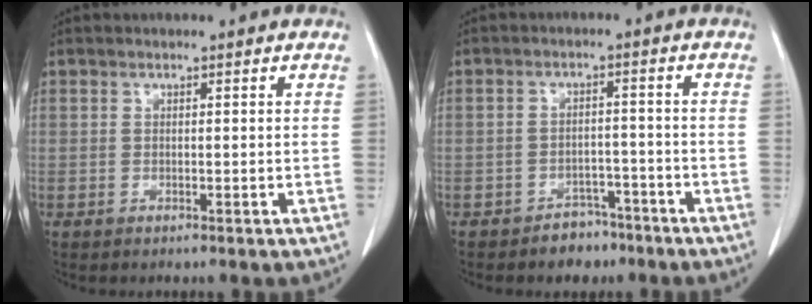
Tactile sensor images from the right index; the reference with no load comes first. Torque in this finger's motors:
{"motor_torque": [-0.34, -0.31, -0.19, -0.05]}